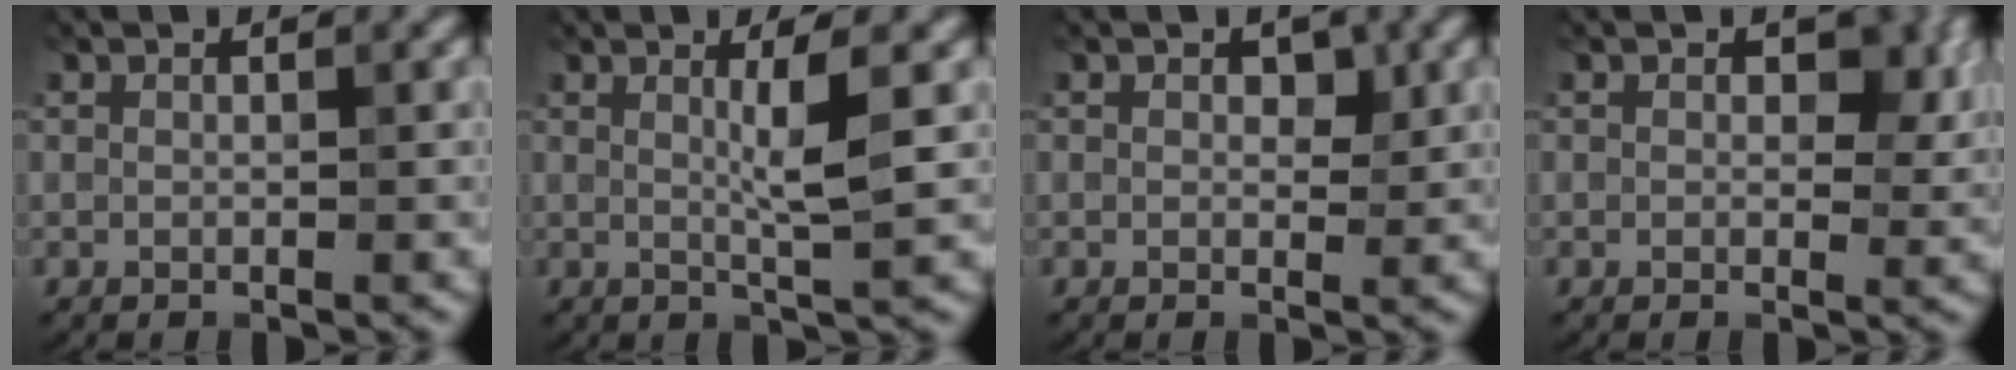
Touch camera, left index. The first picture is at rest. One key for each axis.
{"total": 3.4, "fx": 0.7, "fy": 0.4, "fz": 3.3, "tx": -0.056, "ty": -0.005, "tz": 0.010}
{"total": 1.3, "fx": 0.4, "fy": 0.9, "fz": 0.9, "tx": -0.009, "ty": -0.004, "tz": 0.004}
{"total": 3.2, "fx": 0.9, "fy": 2.0, "fz": 2.4, "tx": -0.028, "ty": -0.004, "tz": 0.009}